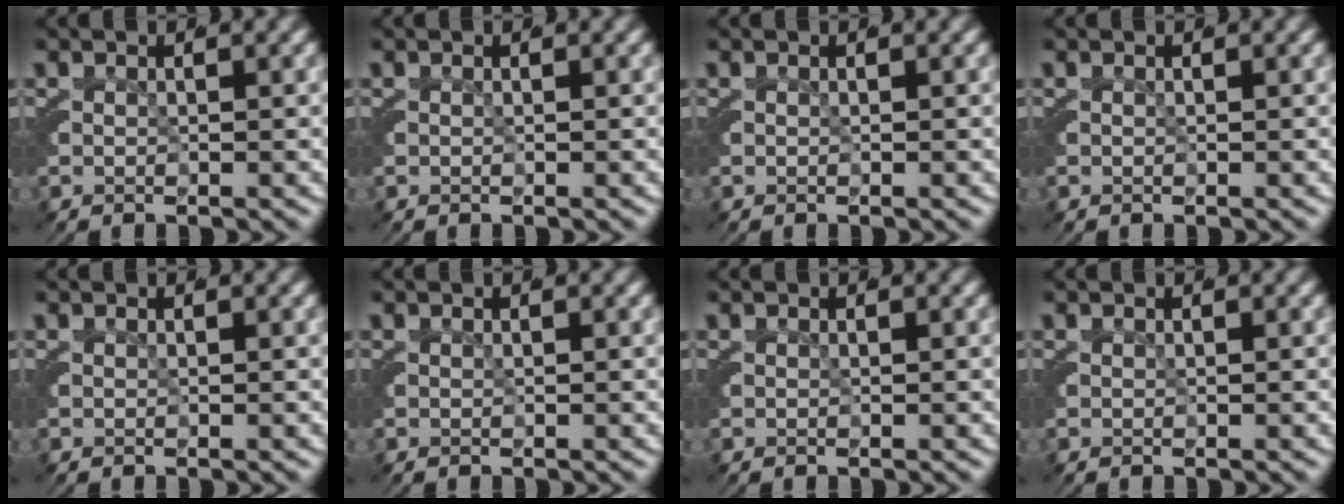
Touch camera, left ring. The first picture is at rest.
{"total": 0.0}
{"total": 0.0}
{"total": 0.0}
{"total": 0.0}
{"total": 0.0}
{"total": 0.0}
{"total": 0.0}